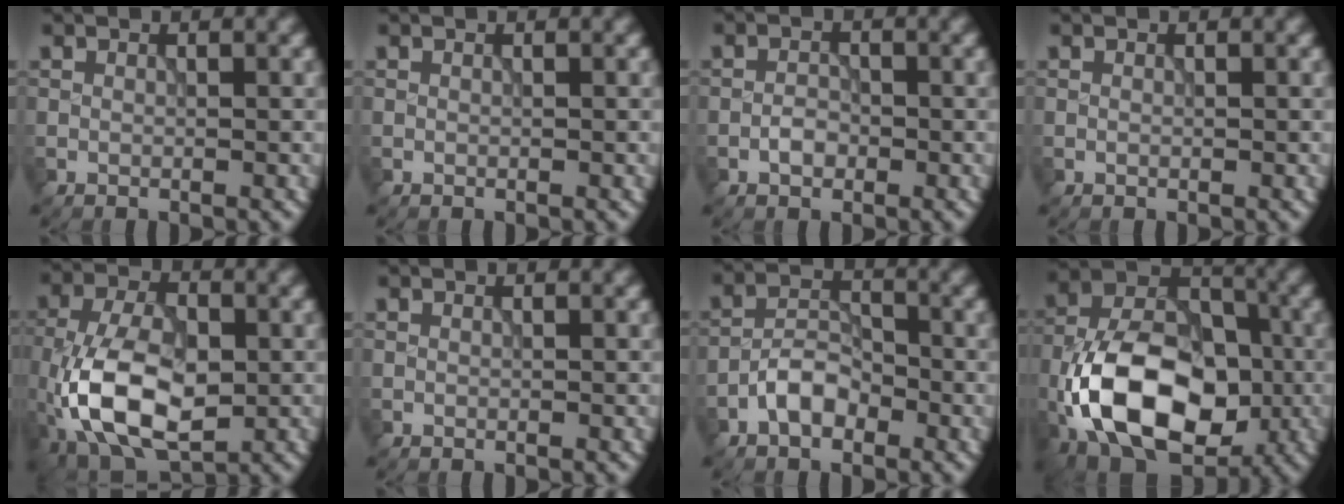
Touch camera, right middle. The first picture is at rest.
{"total": 0.0}
{"total": 1.5, "force": [-0.7, 1.0, 1.0], "torque": [-0.016, 0.003, -0.016]}
{"total": 0.0}
{"total": 11.0, "force": [-2.8, 6.1, 8.6], "torque": [-0.173, -0.004, -0.063]}
{"total": 0.0}
{"total": 3.4, "force": [-1.9, 1.9, 2.1], "torque": [-0.036, 0.010, -0.039]}
{"total": 14.9, "force": [-4.6, 9.2, 10.8], "torque": [-0.193, -0.004, -0.096]}